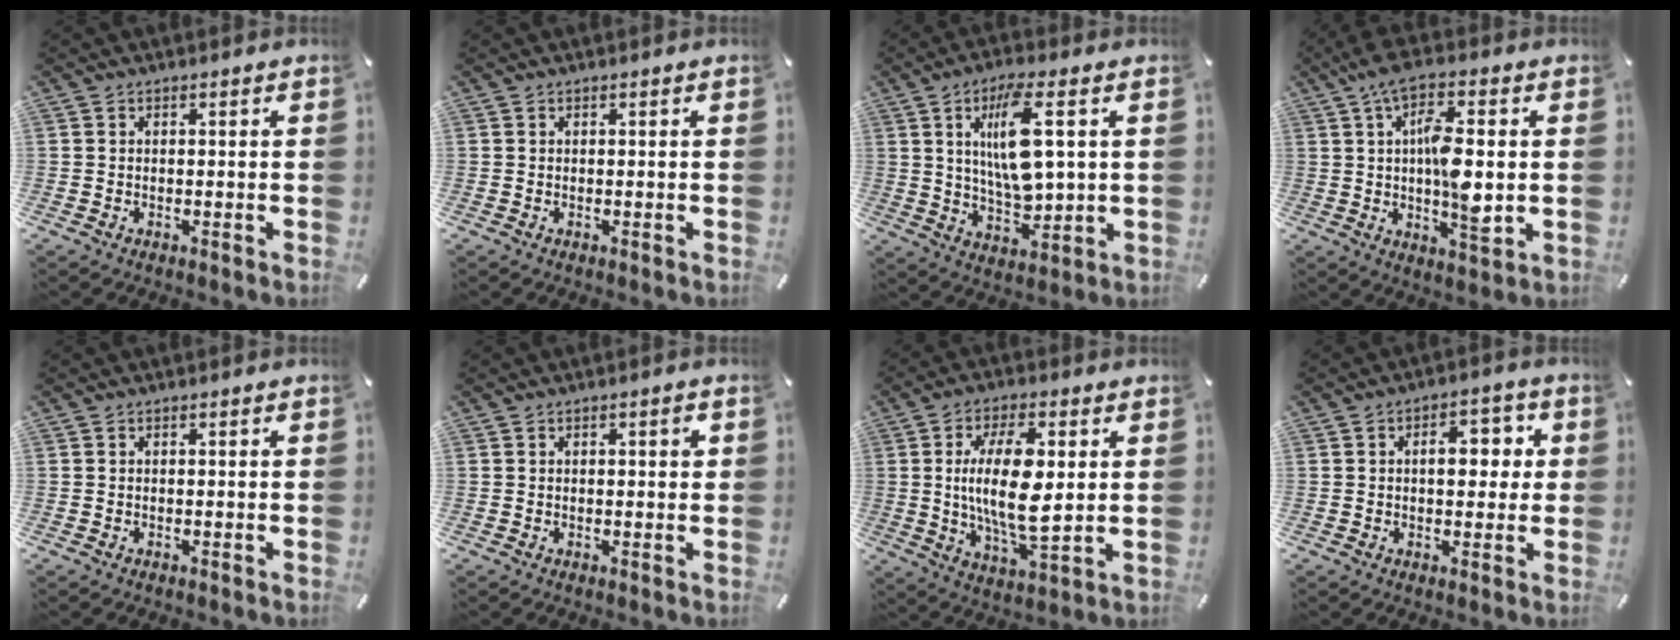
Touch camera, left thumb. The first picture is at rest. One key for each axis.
{"total": 0.0}
{"total": 12.8, "fx": 3.7, "fy": 4.6, "fz": 11.3, "tx": -0.222, "ty": -0.003, "tz": 0.058}
{"total": 13.7, "fx": 1.8, "fy": 4.9, "fz": 12.6, "tx": -0.226, "ty": -0.009, "tz": 0.027}
{"total": 0.0}
{"total": 1.8, "fx": 0.4, "fy": 0.7, "fz": 1.6, "tx": -0.023, "ty": 0.003, "tz": 0.003}
{"total": 14.8, "fx": 1.9, "fy": 6.0, "fz": 13.4, "tx": -0.261, "ty": -0.016, "tz": 0.025}
{"total": 8.2, "fx": 1.4, "fy": 5.0, "fz": 6.4, "tx": -0.073, "ty": -0.004, "tz": 0.012}